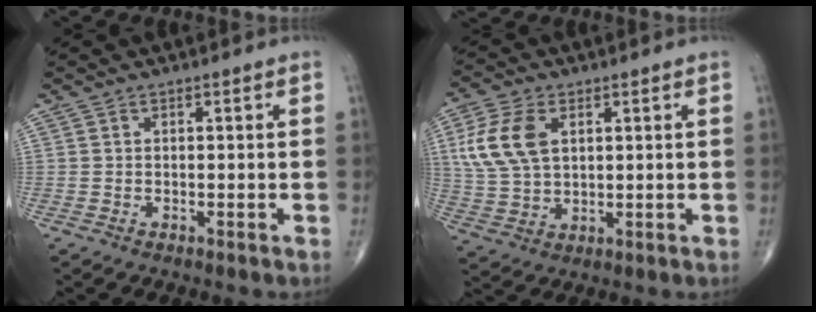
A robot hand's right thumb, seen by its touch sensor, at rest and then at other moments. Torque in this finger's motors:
{"motor_torque": [-0.62, 0.83, 0.90, 0.38, 0.14]}